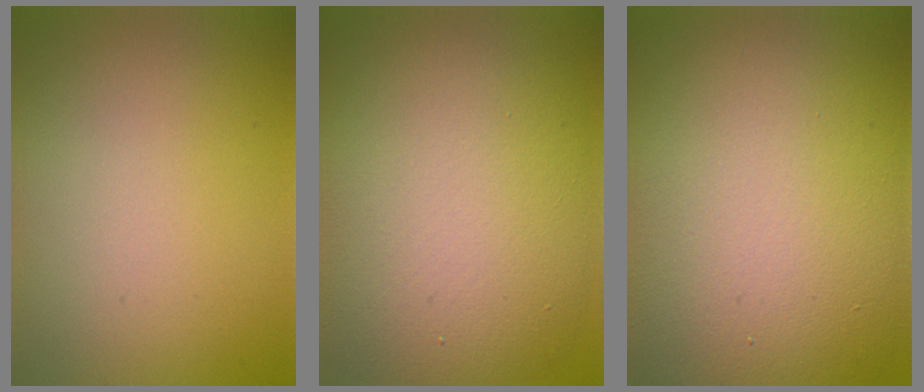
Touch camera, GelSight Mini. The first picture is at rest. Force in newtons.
{"total": 13.5, "press": 13.5, "slide": 0.4}
{"total": 18.3, "press": 18.2, "slide": 0.8}